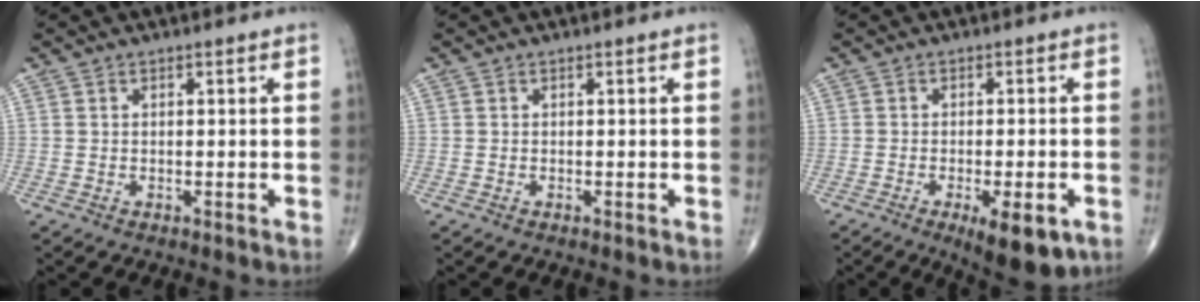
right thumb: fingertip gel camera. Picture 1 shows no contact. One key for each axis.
{"total": 0.0}
{"total": 9.4, "fx": -4.2, "fy": 3.1, "fz": 7.8, "tx": -0.101, "ty": -0.003, "tz": -0.053}